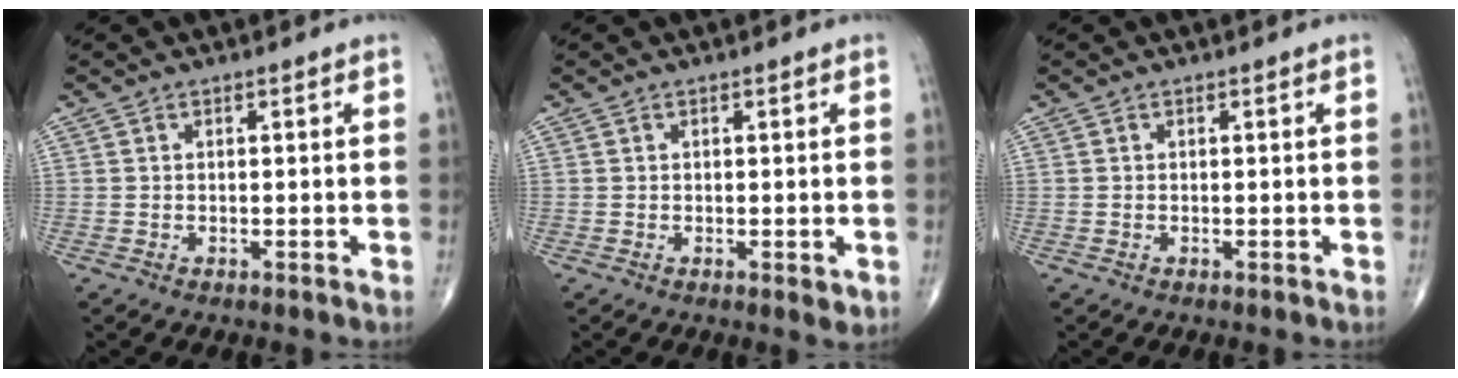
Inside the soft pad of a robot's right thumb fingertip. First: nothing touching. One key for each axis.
{"total": 1.5, "fx": -0.2, "fy": 0.7, "fz": 1.3, "tx": -0.015, "ty": -0.005, "tz": -0.001}
{"total": 0.0}